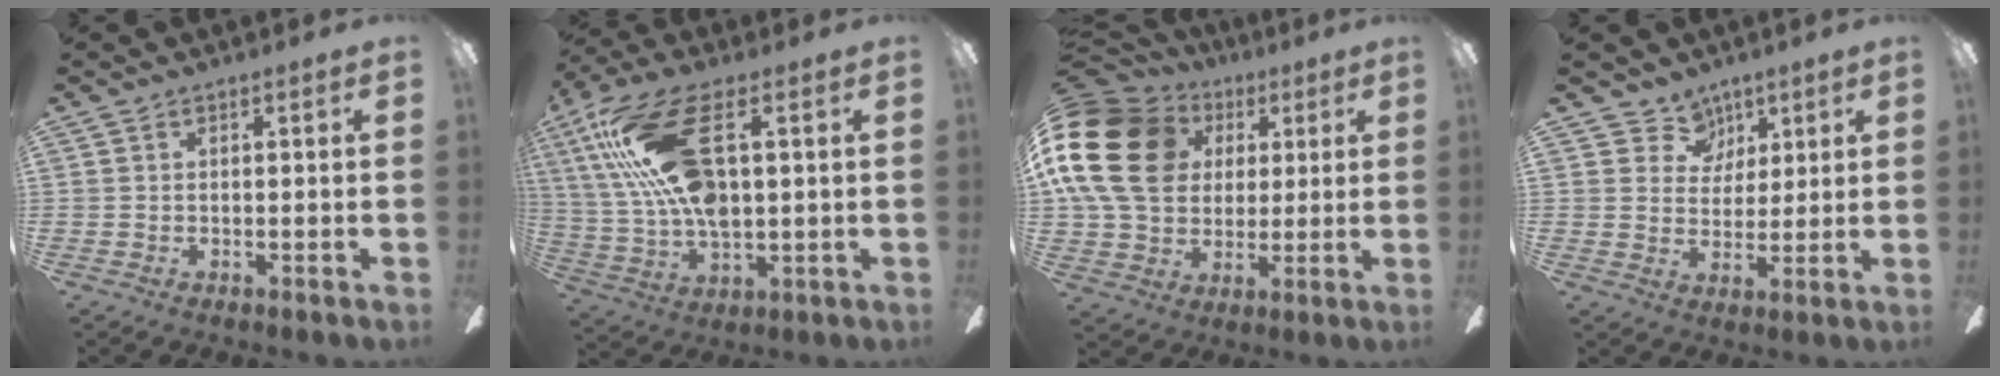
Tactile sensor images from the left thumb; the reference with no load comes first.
{"total": 21.6, "force": [6.4, 10.0, 18.1], "torque": [-0.375, -0.010, 0.106]}
{"total": 21.7, "force": [4.8, 17.5, 12.0], "torque": [-0.241, 0.003, 0.089]}
{"total": 7.2, "force": [4.6, 5.5, 0.6], "torque": [-0.021, -0.022, 0.086]}